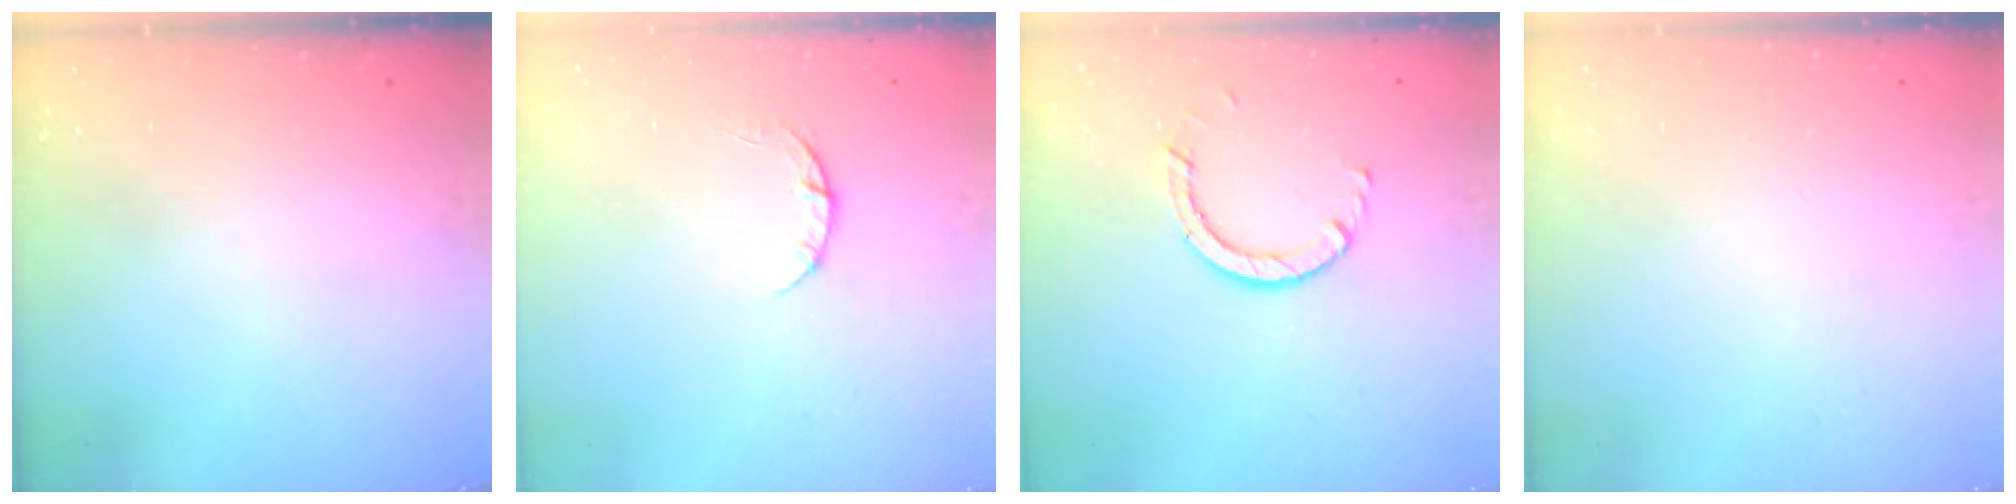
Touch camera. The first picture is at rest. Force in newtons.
{"total": 2.3, "press": 2.3, "slide": 0.3}
{"total": 3.1, "press": 3.1, "slide": 0.1}
{"total": 2.6, "press": 2.6, "slide": 0.2}